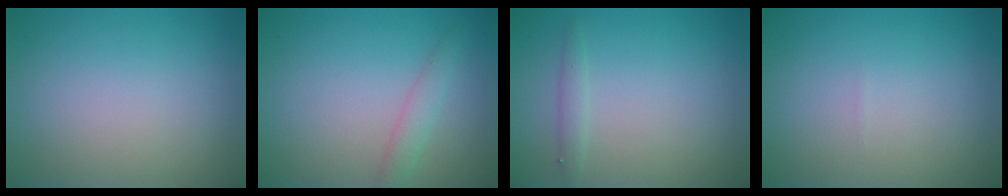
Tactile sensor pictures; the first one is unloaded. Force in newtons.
{"total": 1.7, "press": 1.7, "slide": 0.1}
{"total": 1.0, "press": 1.0, "slide": 0.1}
{"total": 0.0}